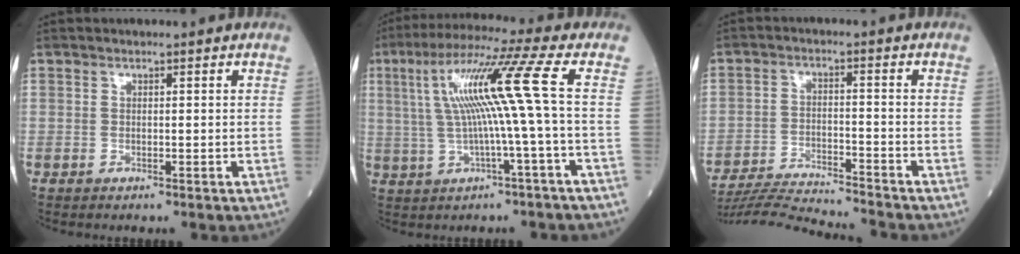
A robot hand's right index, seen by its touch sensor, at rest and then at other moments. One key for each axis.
{"total": 11.6, "fx": 1.2, "fy": -1.7, "fz": 11.5, "tx": -0.211, "ty": 0.030, "tz": 0.024}
{"total": 12.7, "fx": -12.2, "fy": -1.4, "fz": 3.3, "tx": -0.051, "ty": -0.012, "tz": -0.203}